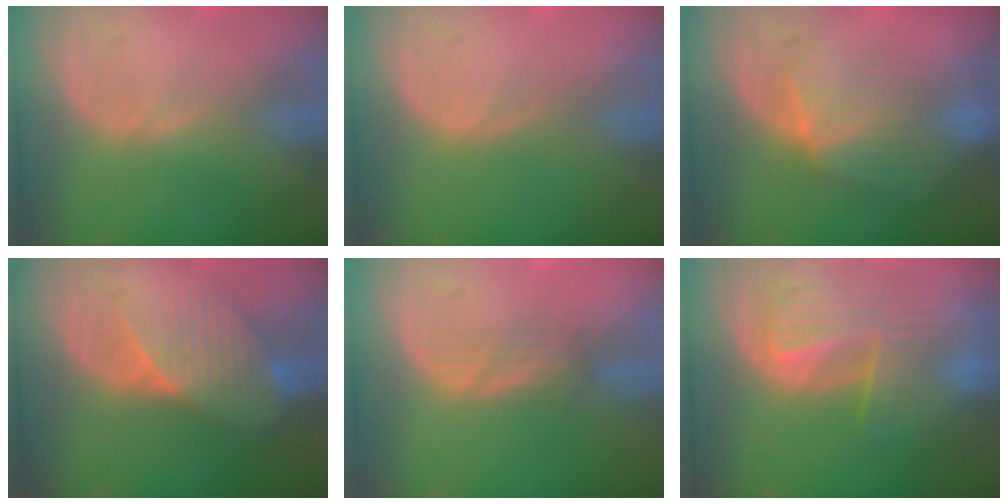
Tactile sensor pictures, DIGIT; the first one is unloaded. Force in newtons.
{"total": 0.0}
{"total": 7.2, "press": 7.1, "slide": 0.4}
{"total": 7.6, "press": 6.9, "slide": 3.1}
{"total": 2.5, "press": 2.3, "slide": 0.9}
{"total": 10.1, "press": 8.8, "slide": 5.0}